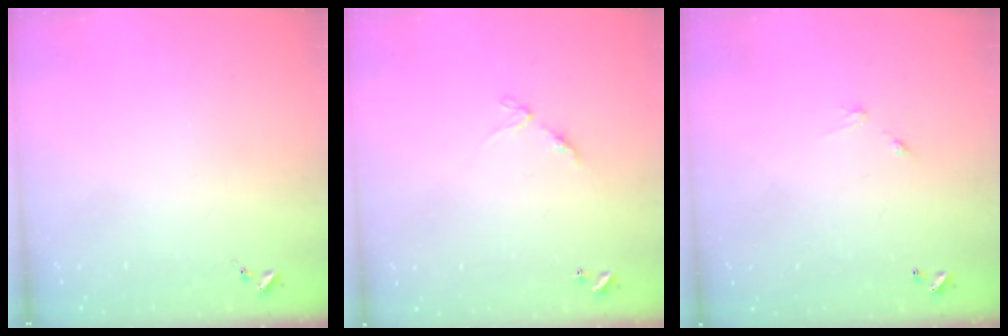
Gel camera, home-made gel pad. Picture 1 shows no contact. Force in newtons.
{"total": 6.2, "press": 6.2, "slide": 0.7}
{"total": 4.5, "press": 4.5, "slide": 0.3}